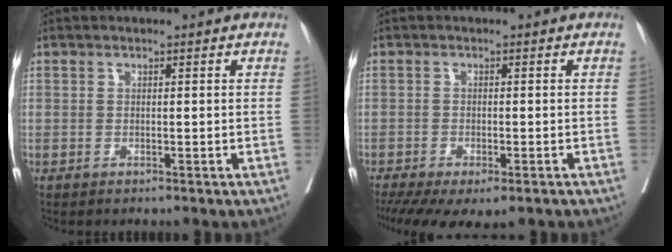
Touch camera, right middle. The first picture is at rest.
{"total": 10.7, "force": [-7.7, 3.5, 6.6], "torque": [-0.116, -0.016, -0.114]}